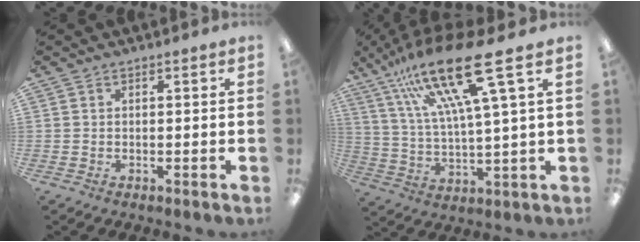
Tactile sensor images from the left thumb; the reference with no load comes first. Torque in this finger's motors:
{"motor_torque": [0.26, 0.38, 1.75, -1.03, 0.17]}